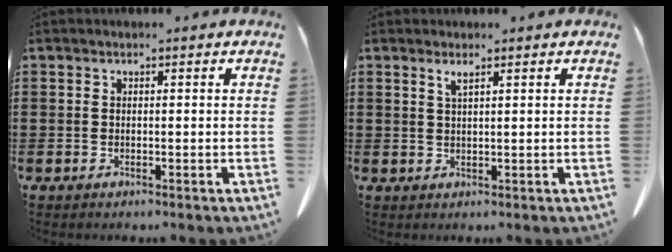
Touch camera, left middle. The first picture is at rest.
{"total": 1.6, "force": [1.0, 0.1, 1.2], "torque": [-0.026, 0.001, 0.018]}